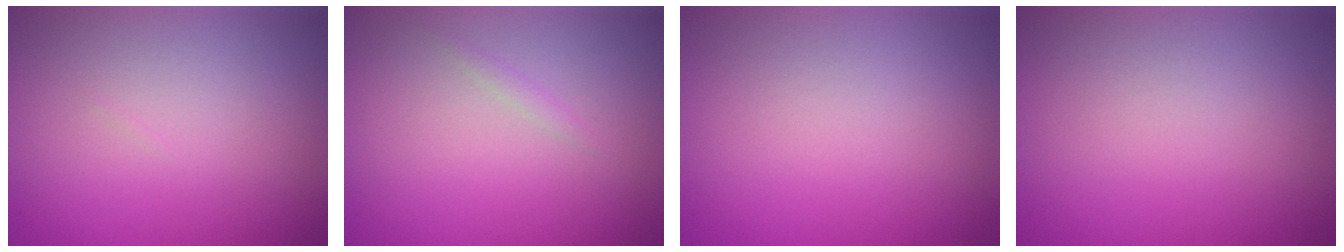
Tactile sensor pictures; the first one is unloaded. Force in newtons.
{"total": 0.6, "press": 0.6, "slide": 0.1}
{"total": 0.0}
{"total": 0.0}